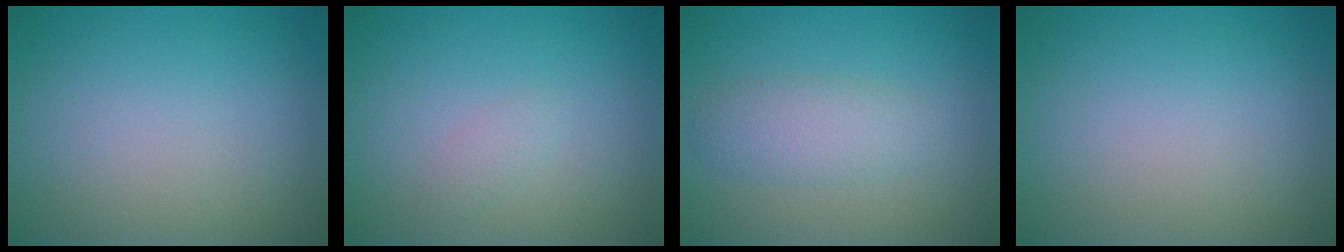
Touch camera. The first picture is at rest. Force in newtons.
{"total": 0.8, "press": 0.8, "slide": 0.0}
{"total": 2.7, "press": 2.7, "slide": 0.1}
{"total": 0.0}